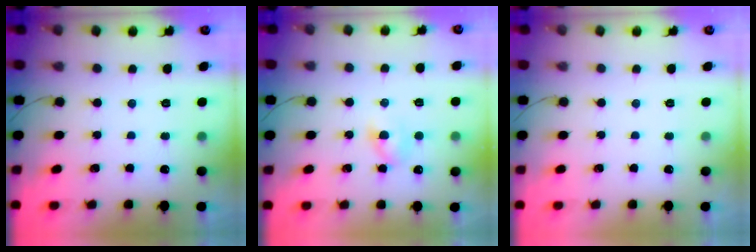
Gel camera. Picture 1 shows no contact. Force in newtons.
{"total": 3.3, "press": 3.0, "slide": 1.3}
{"total": 0.0}